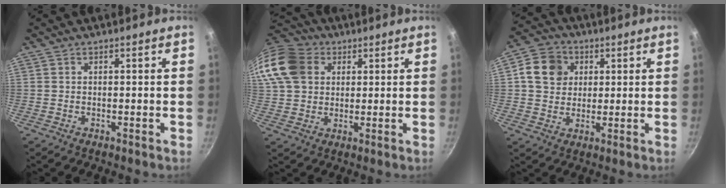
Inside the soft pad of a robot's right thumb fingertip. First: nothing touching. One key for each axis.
{"total": 16.8, "fx": 5.4, "fy": 13.4, "fz": 8.6, "tx": -0.189, "ty": 0.021, "tz": 0.092}
{"total": 7.9, "fx": 2.0, "fy": 6.8, "fz": 3.4, "tx": -0.030, "ty": 0.008, "tz": 0.024}